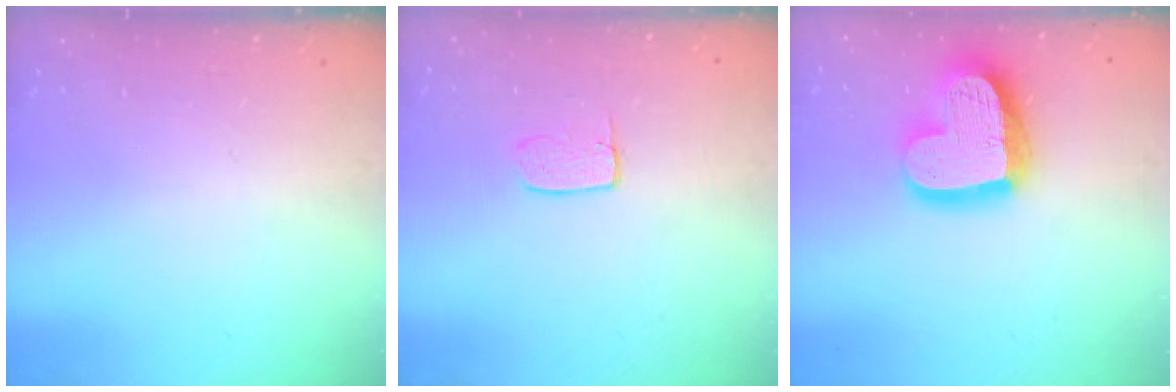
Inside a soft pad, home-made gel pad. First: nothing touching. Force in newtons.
{"total": 6.0, "press": 6.0, "slide": 0.4}
{"total": 21.7, "press": 21.6, "slide": 2.0}